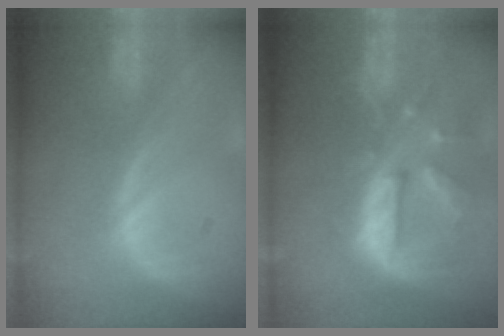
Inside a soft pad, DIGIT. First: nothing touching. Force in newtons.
{"total": 10.9, "press": 9.5, "slide": 5.2}